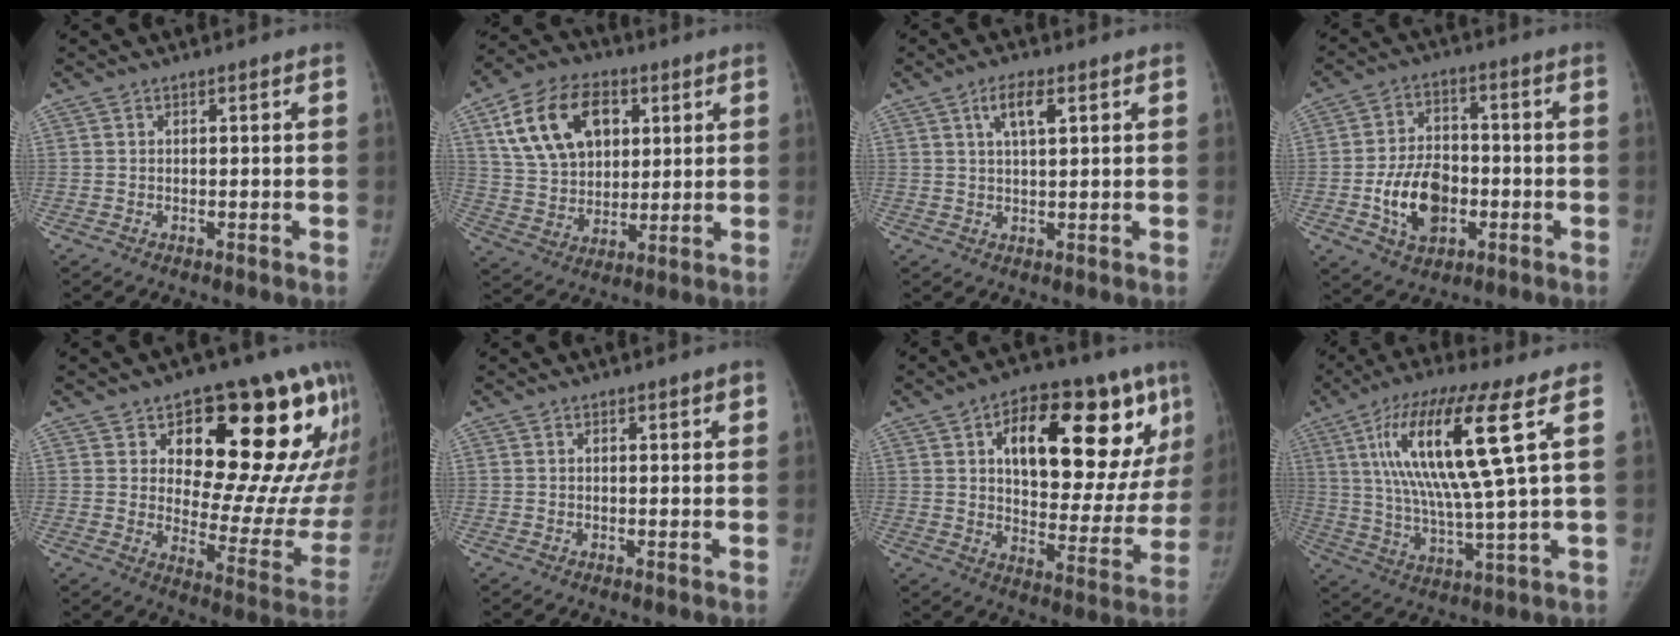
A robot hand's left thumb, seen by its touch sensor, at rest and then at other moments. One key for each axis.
{"total": 17.8, "fx": 6.8, "fy": 11.9, "fz": 11.3, "tx": -0.173, "ty": -0.010, "tz": 0.127}
{"total": 4.9, "fx": 2.2, "fy": 1.7, "fz": 4.1, "tx": -0.073, "ty": 0.000, "tz": 0.041}
{"total": 12.3, "fx": -3.1, "fy": 8.3, "fz": 8.5, "tx": -0.120, "ty": 0.014, "tz": -0.049}
{"total": 23.9, "fx": 11.9, "fy": 10.5, "fz": 17.9, "tx": -0.179, "ty": -0.047, "tz": 0.174}
{"total": 1.5, "fx": 0.7, "fy": 0.6, "fz": 1.2, "tx": -0.011, "ty": -0.001, "tz": 0.008}
{"total": 26.5, "fx": 10.1, "fy": 12.0, "fz": 21.3, "tx": -0.260, "ty": -0.006, "tz": 0.149}
{"total": 18.4, "fx": 6.1, "fy": 2.0, "fz": 17.2, "tx": -0.343, "ty": -0.018, "tz": 0.103}